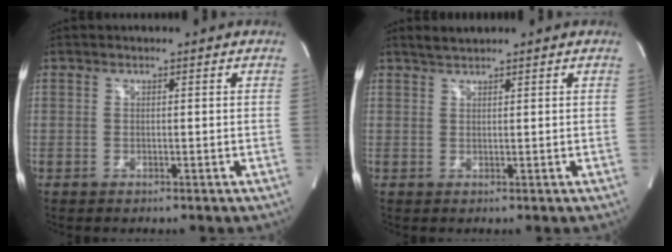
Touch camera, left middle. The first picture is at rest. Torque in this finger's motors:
{"motor_torque": [0.14, -0.02, -0.15, 0.00]}